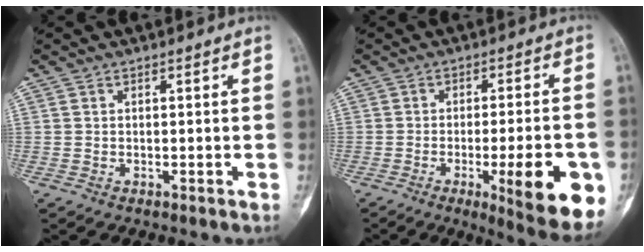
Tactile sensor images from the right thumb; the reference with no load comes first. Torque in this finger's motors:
{"motor_torque": [-0.28, 0.47, 0.64, 0.32, 0.06]}